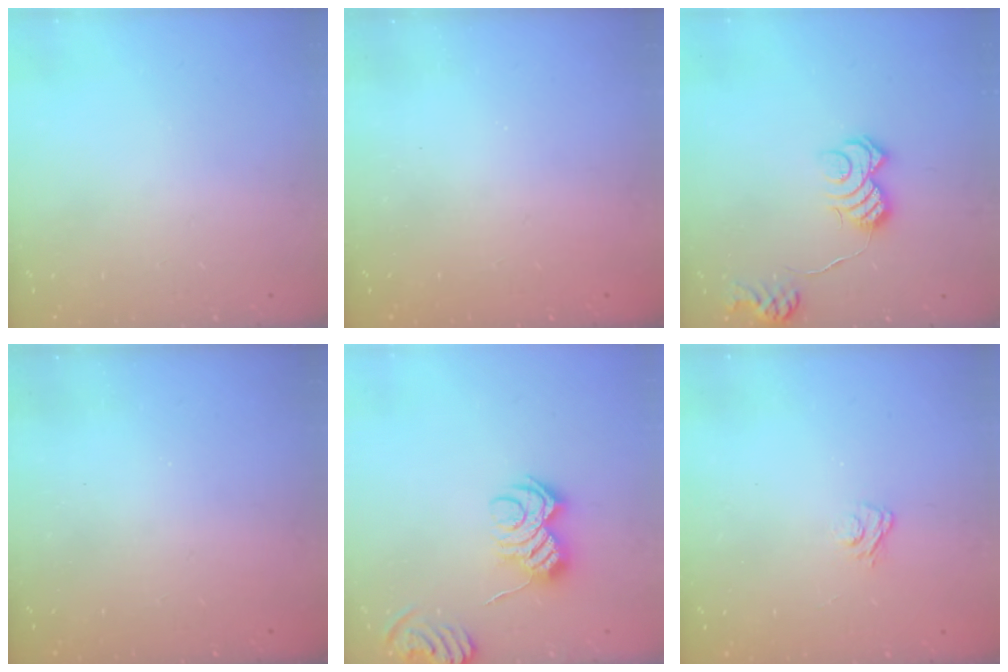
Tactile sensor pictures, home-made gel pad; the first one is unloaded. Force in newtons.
{"total": 2.3, "press": 2.2, "slide": 0.7}
{"total": 11.1, "press": 11.0, "slide": 1.0}
{"total": 2.3, "press": 2.2, "slide": 0.7}
{"total": 9.6, "press": 9.6, "slide": 0.5}
{"total": 2.9, "press": 2.6, "slide": 1.2}